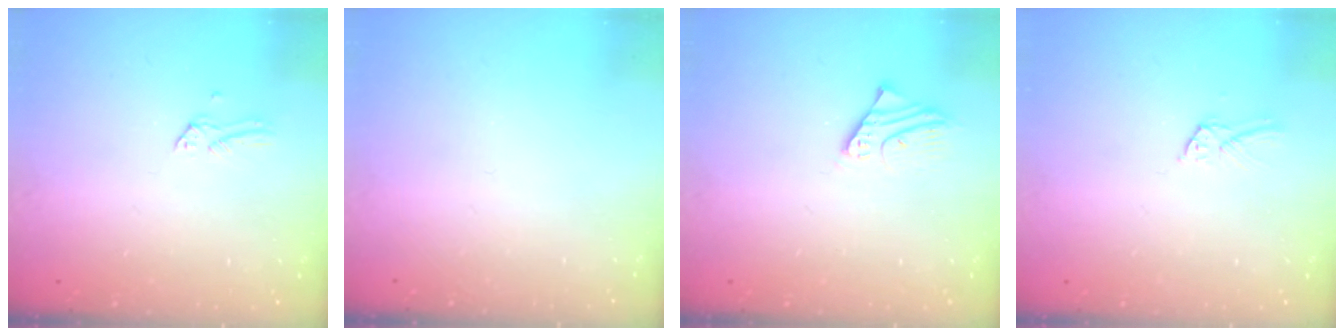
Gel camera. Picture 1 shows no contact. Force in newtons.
{"total": 0.0}
{"total": 1.8, "press": 1.8, "slide": 0.1}
{"total": 4.4, "press": 4.4, "slide": 0.5}